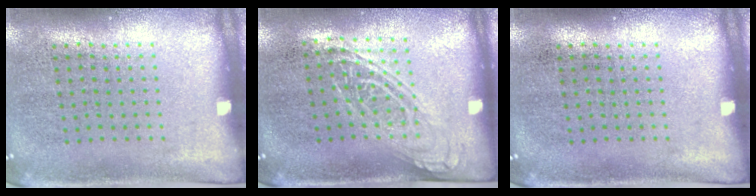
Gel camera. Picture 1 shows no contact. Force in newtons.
{"total": 1.4, "press": 1.2, "slide": 0.8}
{"total": 0.0}